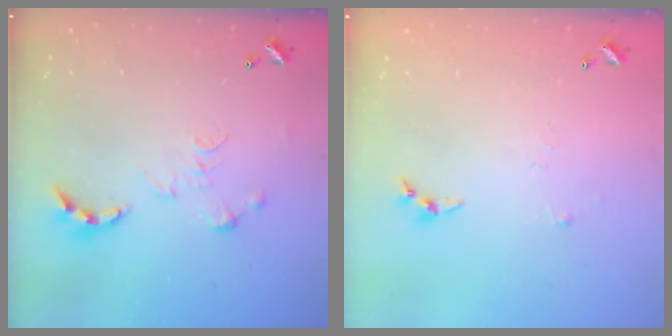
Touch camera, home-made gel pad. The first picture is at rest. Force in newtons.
{"total": 3.0, "press": 2.9, "slide": 0.4}